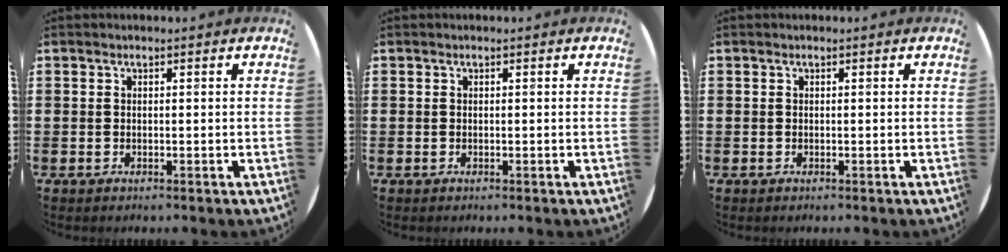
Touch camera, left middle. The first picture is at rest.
{"total": 0.0}
{"total": 0.0}